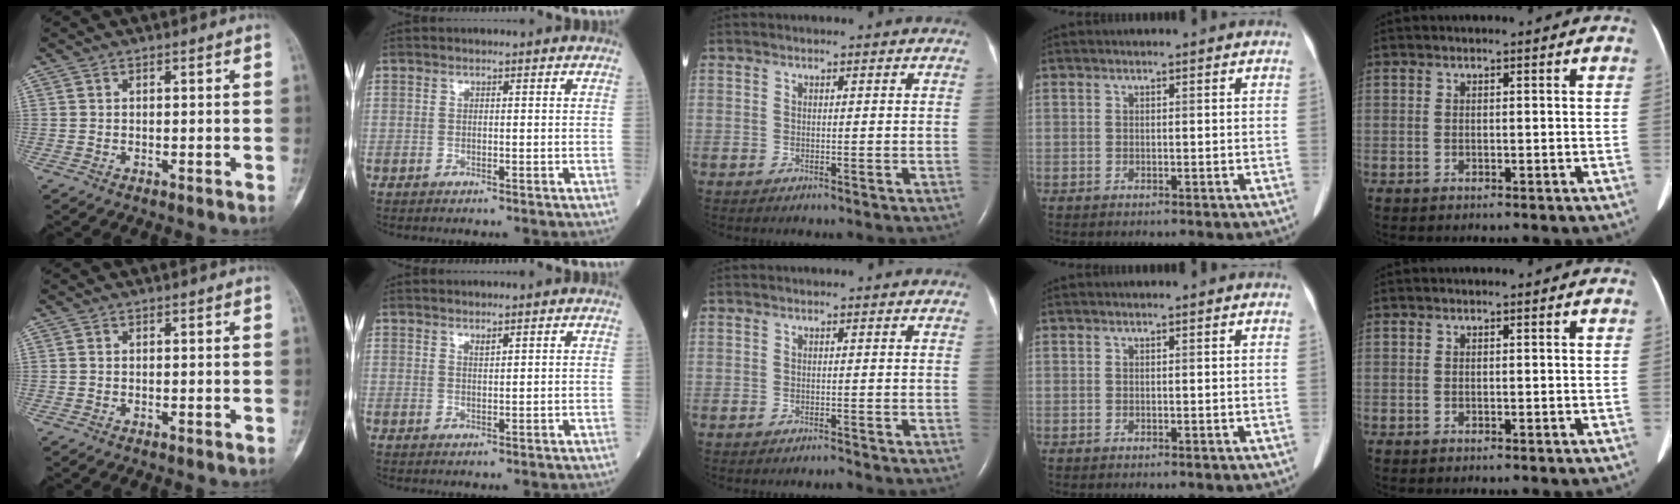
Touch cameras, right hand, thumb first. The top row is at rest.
{"index": {"total": 0.9, "force": [0.8, 0.1, 0.5], "torque": [-0.013, -0.005, 0.016]}, "middle": {"total": 0.6, "force": [-0.6, -0.1, 0.1], "torque": [-0.004, -0.002, -0.009]}}